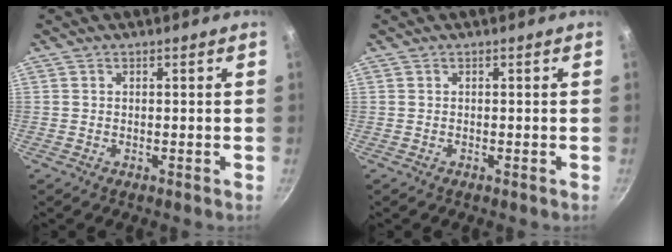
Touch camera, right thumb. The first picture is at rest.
{"total": 0.0}